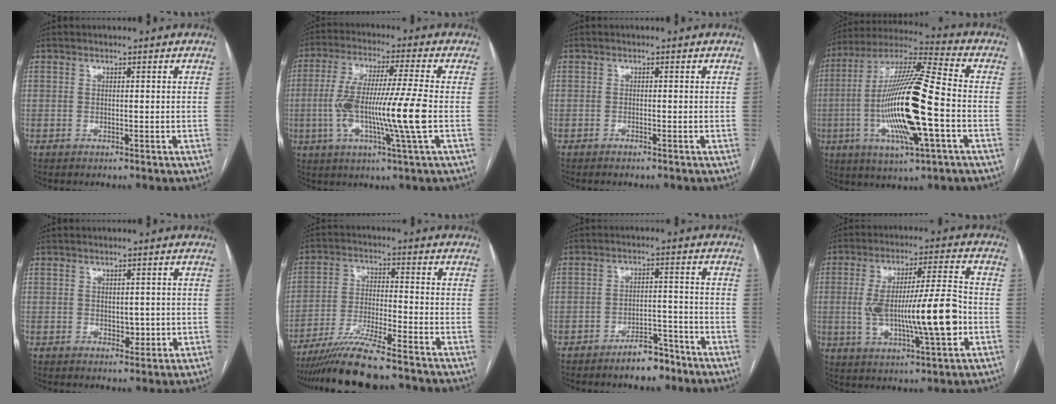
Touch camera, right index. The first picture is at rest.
{"total": 13.2, "force": [-2.0, -0.6, 13.0], "torque": [-0.253, -0.005, -0.044]}
{"total": 0.8, "force": [-0.7, -0.1, 0.3], "torque": [-0.009, 0.000, -0.010]}
{"total": 20.3, "force": [-3.9, 2.0, 19.8], "torque": [-0.400, -0.010, -0.071]}
{"total": 2.5, "force": [-0.2, 1.6, 1.8], "torque": [-0.024, 0.001, 0.005]}
{"total": 11.0, "force": [-9.2, -0.3, 5.9], "torque": [-0.104, -0.025, -0.161]}
{"total": 5.6, "force": [-4.5, 2.1, 2.8], "torque": [-0.039, 0.008, -0.068]}
{"total": 14.9, "force": [-2.2, 2.1, 14.6], "torque": [-0.260, 0.009, -0.031]}